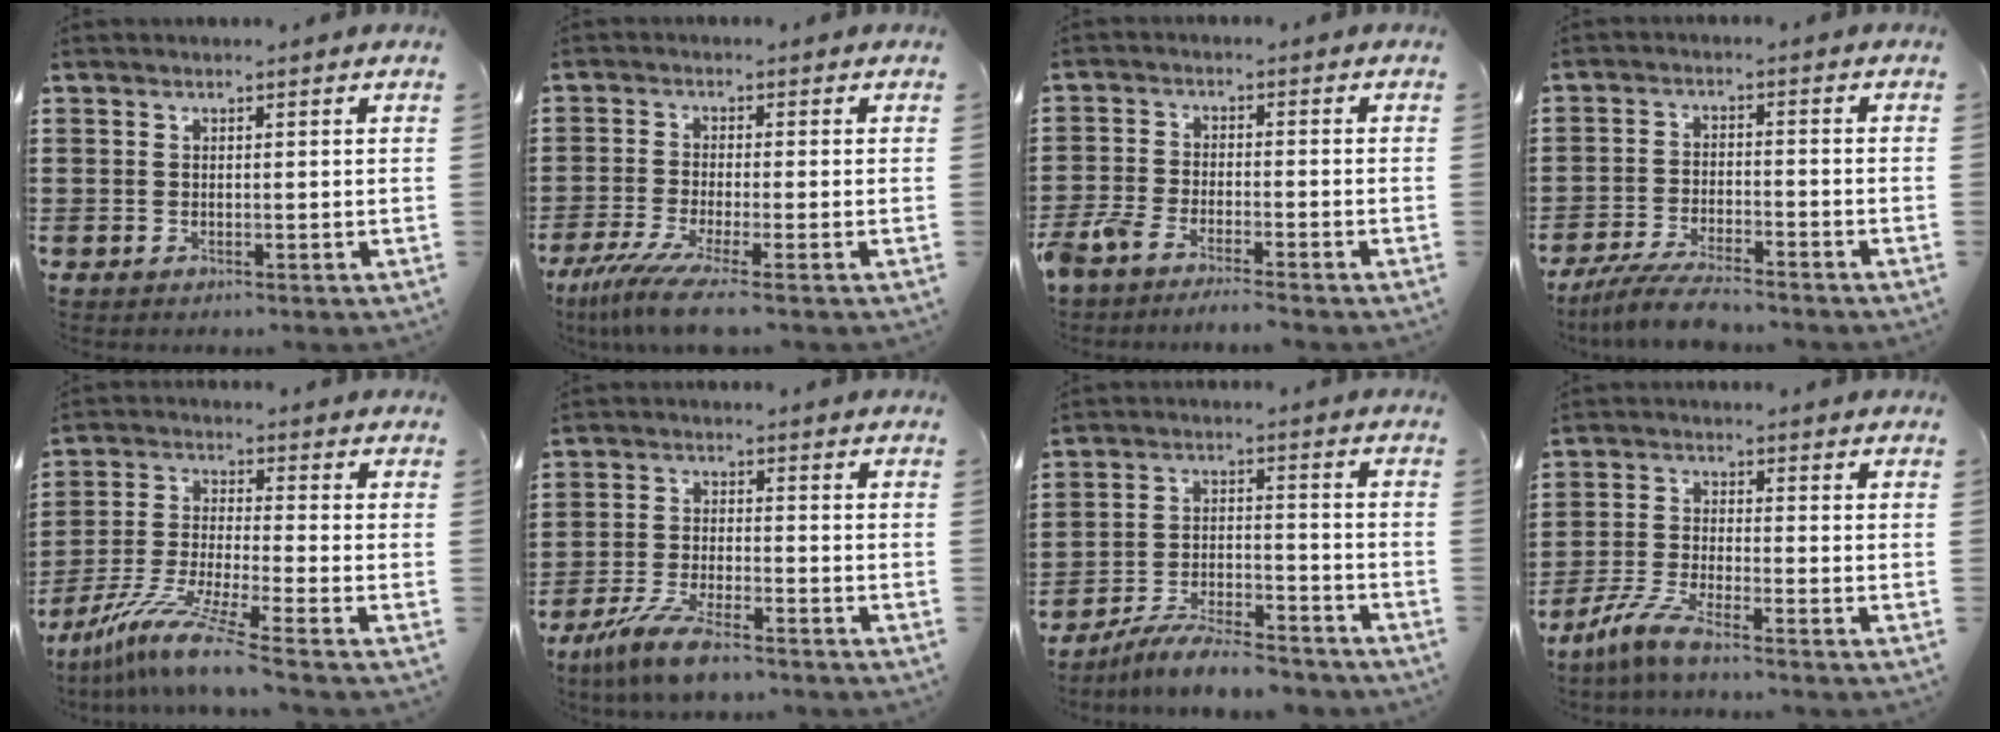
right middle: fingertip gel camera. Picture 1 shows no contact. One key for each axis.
{"total": 6.0, "fx": -4.1, "fy": 0.3, "fz": 4.4, "tx": -0.109, "ty": -0.028, "tz": -0.079}
{"total": 4.1, "fx": -3.8, "fy": 0.6, "fz": 1.4, "tx": -0.053, "ty": -0.008, "tz": -0.084}
{"total": 5.9, "fx": -5.3, "fy": 0.5, "fz": 2.5, "tx": -0.061, "ty": -0.010, "tz": -0.103}
{"total": 9.5, "fx": -7.5, "fy": 0.0, "fz": 5.9, "tx": -0.124, "ty": -0.009, "tz": -0.148}
{"total": 6.9, "fx": -5.6, "fy": 1.0, "fz": 3.8, "tx": -0.095, "ty": -0.011, "tz": -0.110}
{"total": 7.1, "fx": -6.7, "fy": 0.6, "fz": 2.4, "tx": -0.045, "ty": 0.005, "tz": -0.126}
{"total": 5.5, "fx": -4.5, "fy": 0.3, "fz": 3.1, "tx": -0.086, "ty": -0.017, "tz": -0.090}